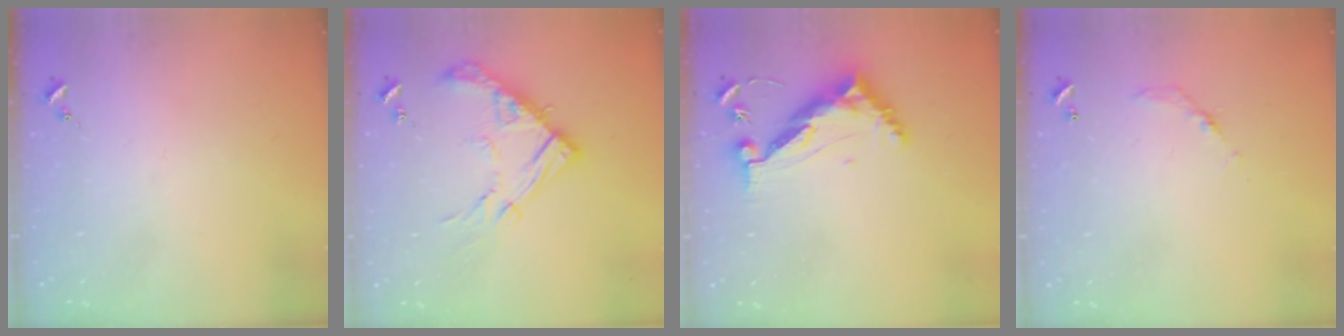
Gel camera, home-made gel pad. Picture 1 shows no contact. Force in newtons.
{"total": 16.8, "press": 16.7, "slide": 1.7}
{"total": 10.6, "press": 10.5, "slide": 0.9}
{"total": 5.0, "press": 5.0, "slide": 0.3}